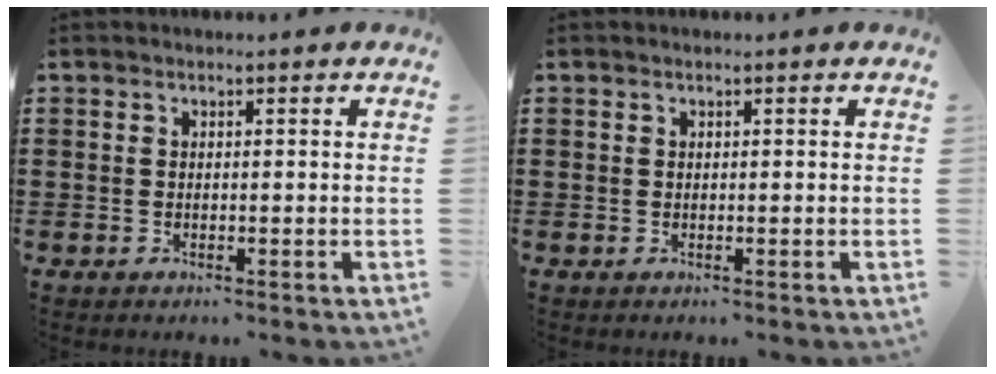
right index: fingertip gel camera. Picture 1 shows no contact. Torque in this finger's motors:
{"motor_torque": [-0.27, -0.11, 0.02, -0.01]}